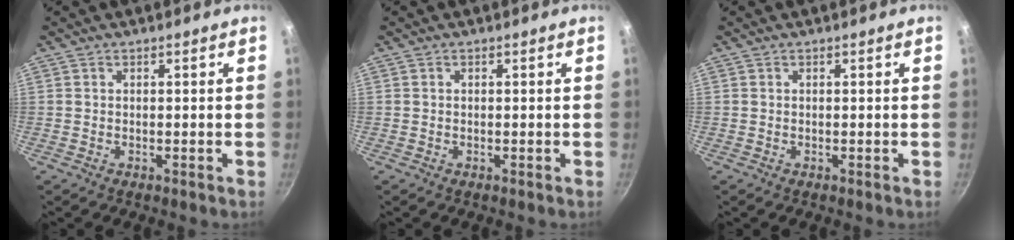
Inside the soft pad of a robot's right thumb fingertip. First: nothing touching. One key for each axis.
{"total": 0.0}
{"total": 0.0}